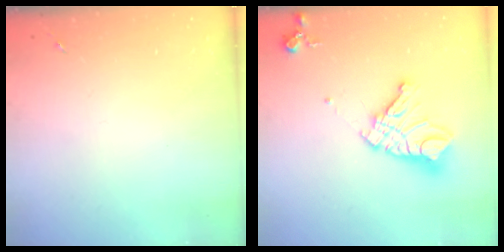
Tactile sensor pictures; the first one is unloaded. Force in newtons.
{"total": 16.4, "press": 16.3, "slide": 2.1}